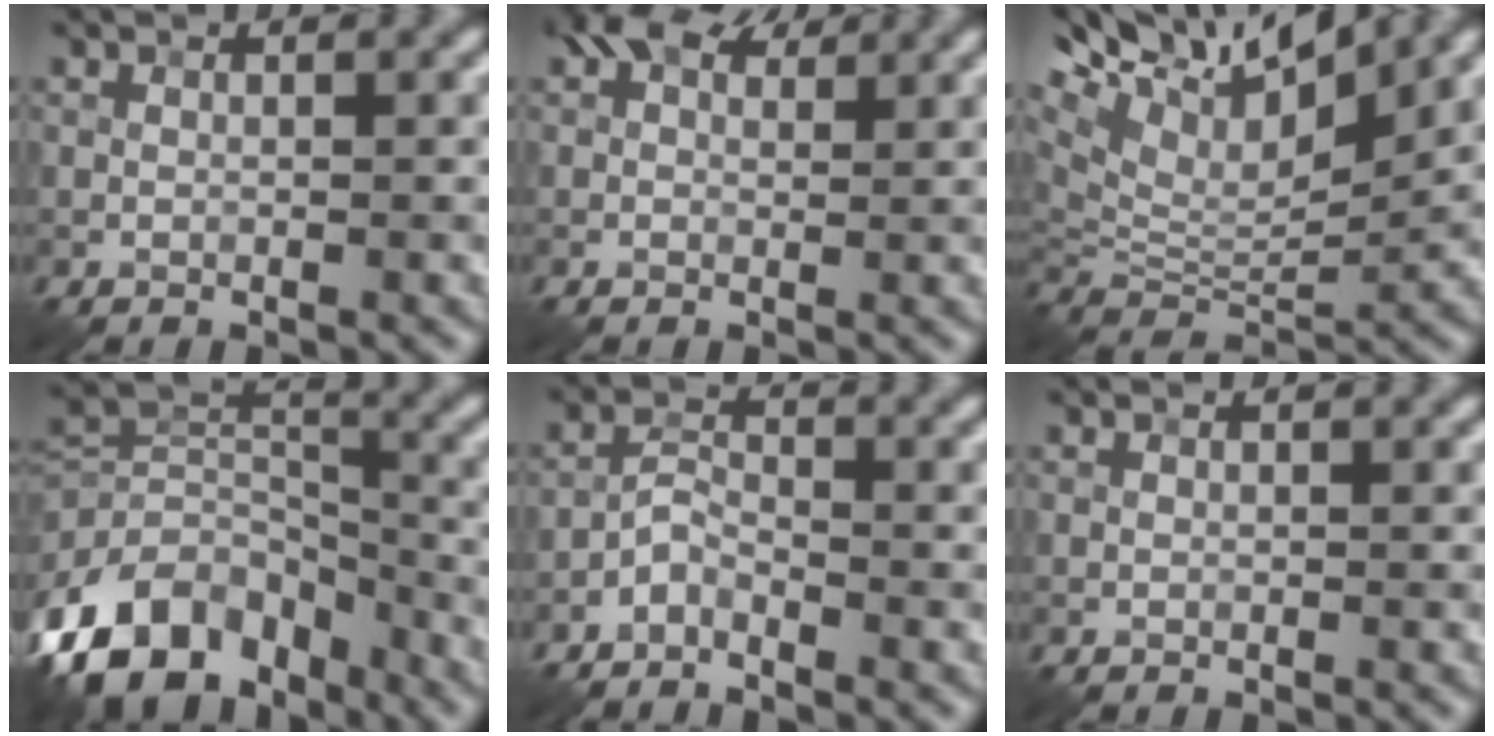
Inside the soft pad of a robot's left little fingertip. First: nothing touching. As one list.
[{"total": 4.7, "force": [2.7, 2.5, 2.9], "torque": [-0.052, 0.010, 0.036]}, {"total": 11.0, "force": [6.4, 4.0, 7.9], "torque": [-0.148, 0.017, 0.112]}, {"total": 13.3, "force": [-8.1, 8.1, 6.8], "torque": [-0.148, 0.013, -0.151]}, {"total": 1.8, "force": [-1.6, 0.5, 0.8], "torque": [-0.015, 0.008, -0.036]}, {"total": 0.0}]